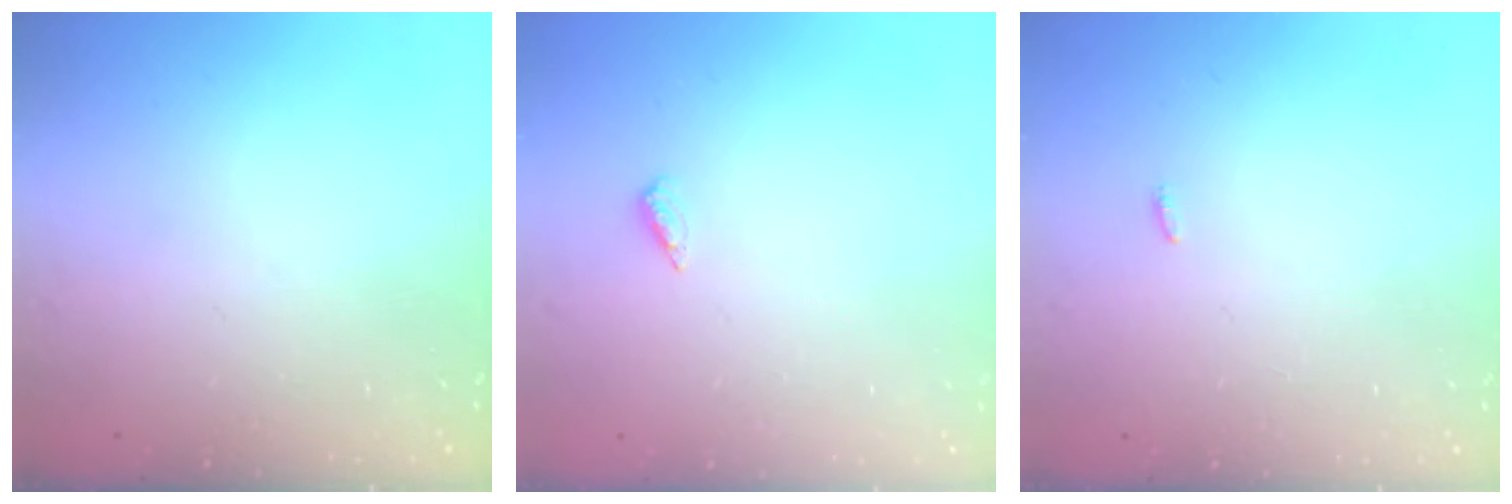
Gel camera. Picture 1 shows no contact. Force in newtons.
{"total": 2.6, "press": 2.2, "slide": 1.3}
{"total": 3.3, "press": 1.6, "slide": 2.9}